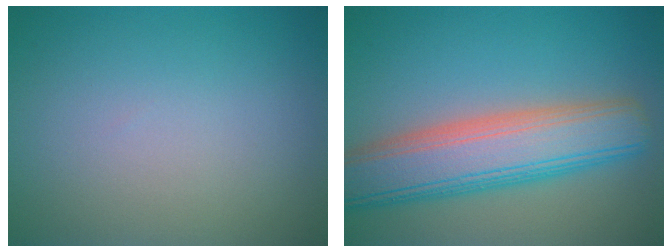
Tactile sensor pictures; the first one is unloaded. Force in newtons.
{"total": 8.6, "press": 8.6, "slide": 0.6}